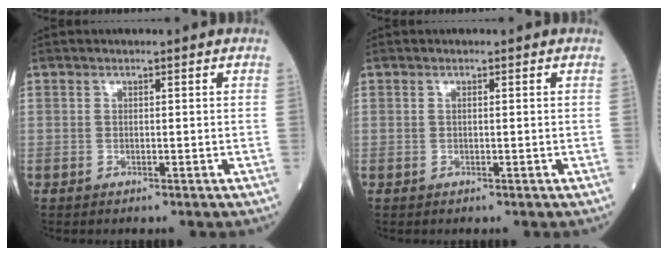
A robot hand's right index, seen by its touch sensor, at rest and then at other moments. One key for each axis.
{"total": 0.0}